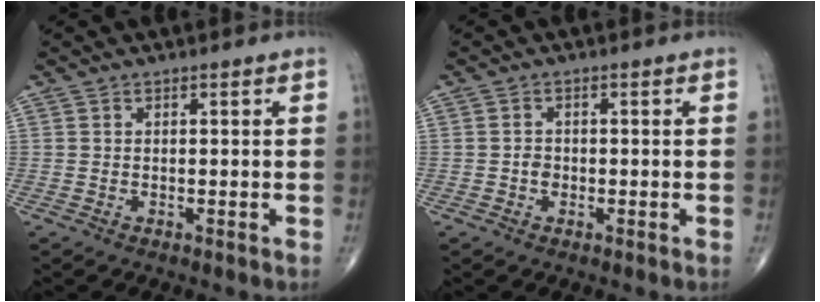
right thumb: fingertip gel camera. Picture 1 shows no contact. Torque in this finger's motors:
{"motor_torque": [0.43, 0.38, 0.15, -0.35, -0.01]}